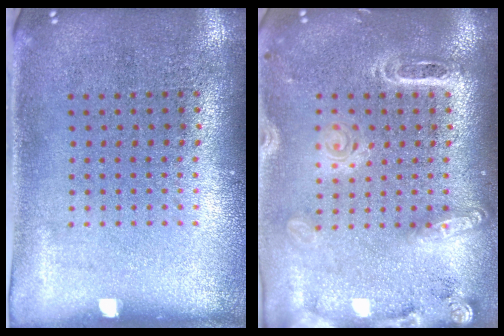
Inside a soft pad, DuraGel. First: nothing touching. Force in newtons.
{"total": 2.1, "press": 1.8, "slide": 1.0}